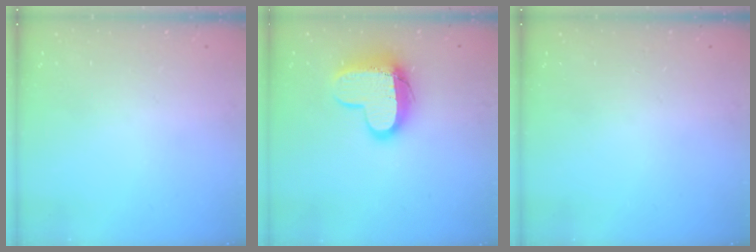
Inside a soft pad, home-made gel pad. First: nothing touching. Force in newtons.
{"total": 12.7, "press": 12.7, "slide": 0.9}
{"total": 0.0}